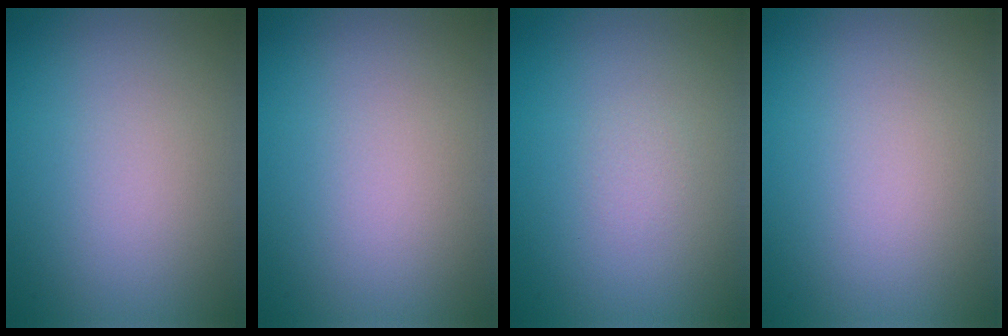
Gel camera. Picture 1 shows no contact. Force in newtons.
{"total": 0.0}
{"total": 0.6, "press": 0.6, "slide": 0.0}
{"total": 0.0}